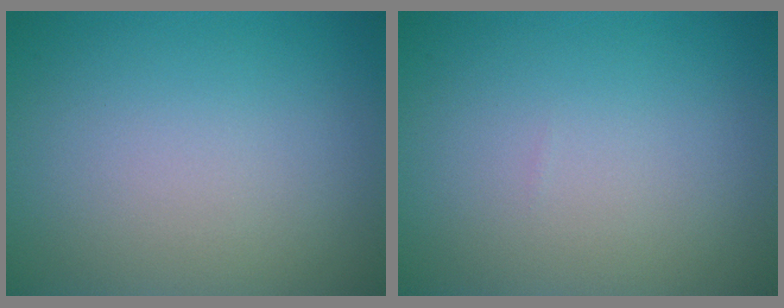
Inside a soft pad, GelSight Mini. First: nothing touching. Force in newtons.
{"total": 0.0}